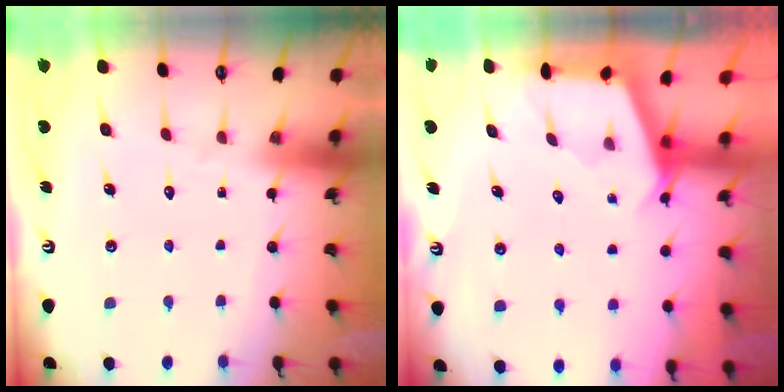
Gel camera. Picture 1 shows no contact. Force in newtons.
{"total": 2.6, "press": 2.6, "slide": 0.3}